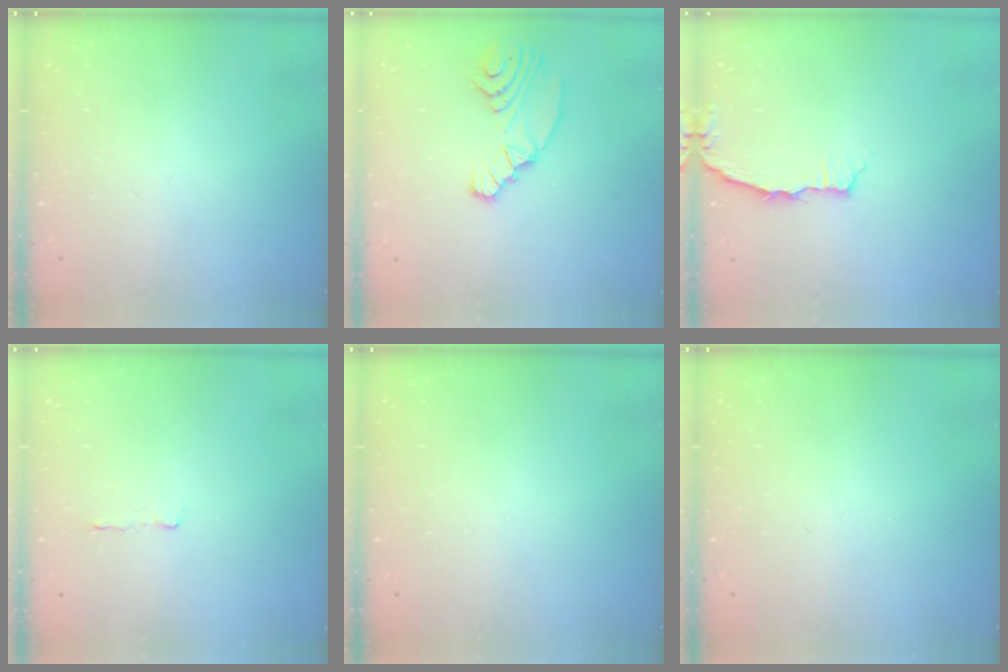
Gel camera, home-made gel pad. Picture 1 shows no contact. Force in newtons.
{"total": 11.5, "press": 10.7, "slide": 4.2}
{"total": 2.8, "press": 2.8, "slide": 0.4}
{"total": 2.9, "press": 2.8, "slide": 0.5}
{"total": 0.0}
{"total": 0.0}